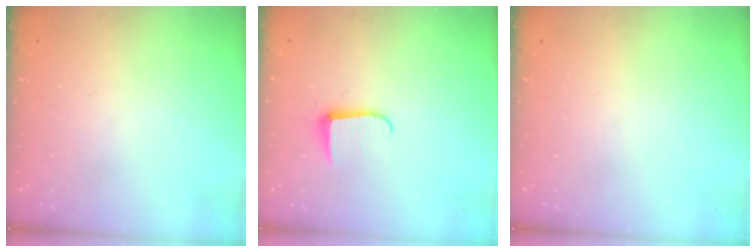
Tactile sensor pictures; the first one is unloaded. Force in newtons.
{"total": 5.9, "press": 5.8, "slide": 0.8}
{"total": 0.0}